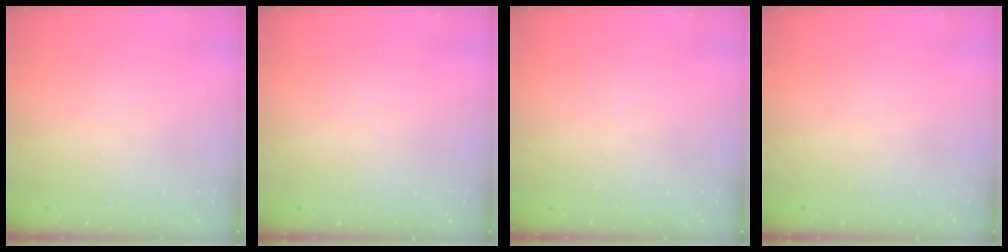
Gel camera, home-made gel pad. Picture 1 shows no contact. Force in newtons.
{"total": 0.0}
{"total": 0.0}
{"total": 0.0}